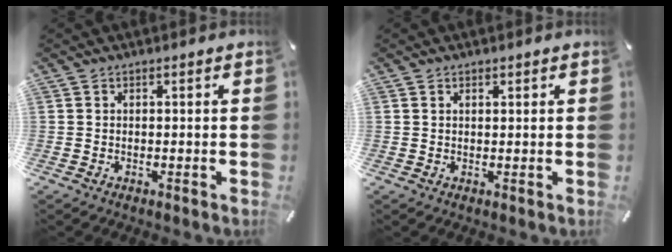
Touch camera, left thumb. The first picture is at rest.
{"total": 0.8, "force": [0.5, 0.5, 0.3], "torque": [-0.006, 0.001, 0.010]}